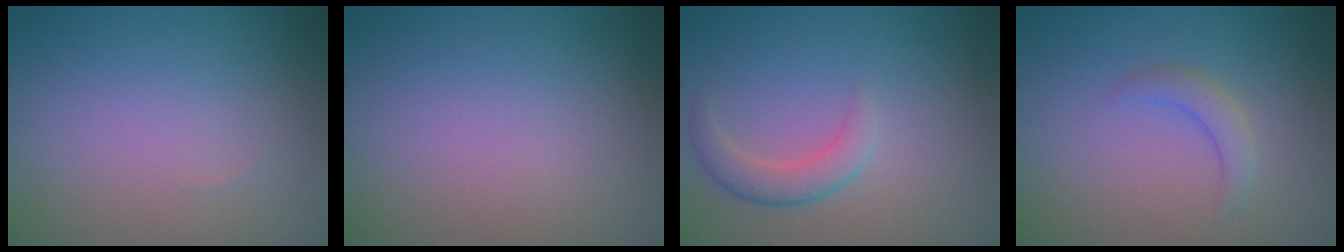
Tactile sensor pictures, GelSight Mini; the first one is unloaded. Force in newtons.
{"total": 0.0}
{"total": 2.5, "press": 2.5, "slide": 0.2}
{"total": 2.1, "press": 2.1, "slide": 0.3}